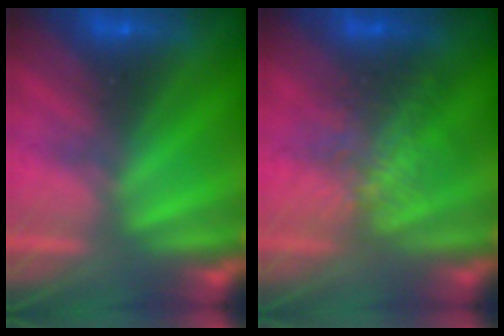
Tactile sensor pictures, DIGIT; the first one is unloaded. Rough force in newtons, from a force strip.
{"total": 2.7}